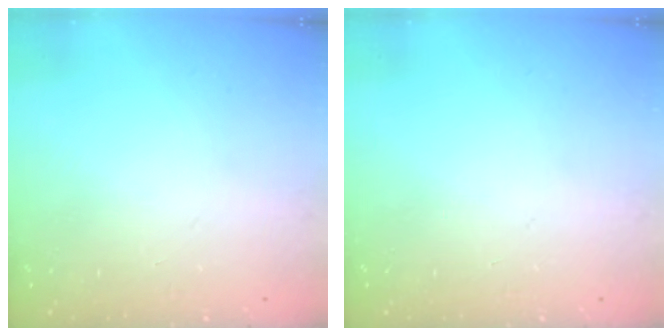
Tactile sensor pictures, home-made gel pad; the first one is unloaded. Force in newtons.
{"total": 0.0}